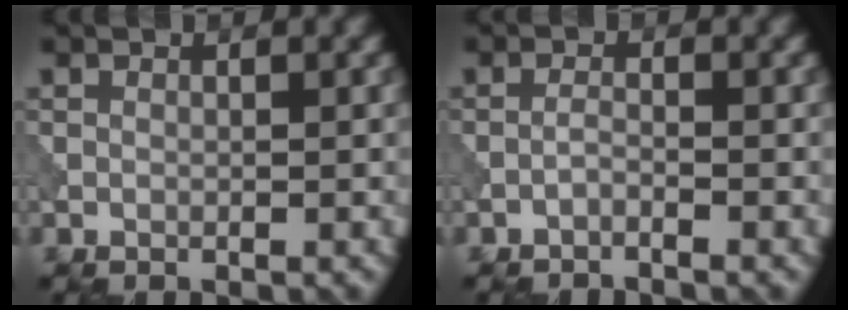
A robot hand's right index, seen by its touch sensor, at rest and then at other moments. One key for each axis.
{"total": 1.0, "fx": -0.8, "fy": 0.0, "fz": 0.5, "tx": -0.010, "ty": 0.004, "tz": -0.020}